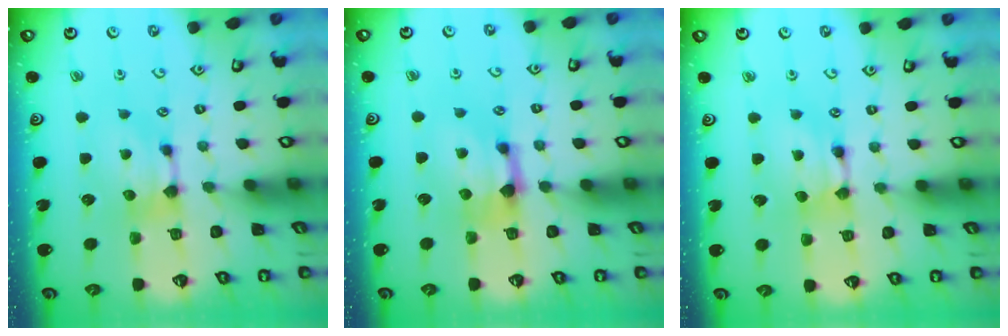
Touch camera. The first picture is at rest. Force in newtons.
{"total": 1.5, "press": 0.5, "slide": 1.4}
{"total": 1.8, "press": 1.8, "slide": 0.1}